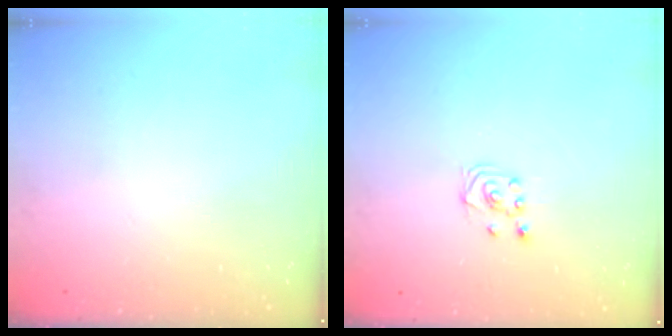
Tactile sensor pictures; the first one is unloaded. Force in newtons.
{"total": 2.3, "press": 2.2, "slide": 0.6}